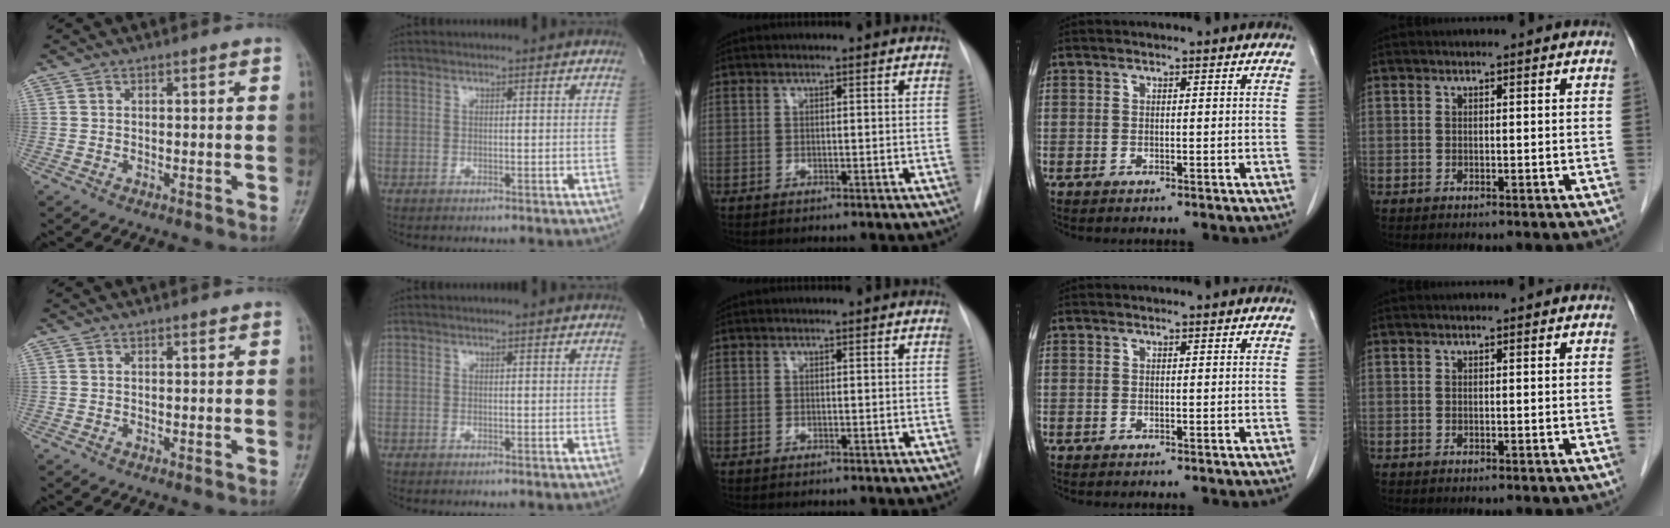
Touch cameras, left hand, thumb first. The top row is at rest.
{"thumb": {"total": 0.6, "force": [0.5, 0.2, 0.4], "torque": [-0.007, -0.002, 0.006]}, "index": {"total": 0.7, "force": [0.7, -0.1, 0.0], "torque": [-0.009, -0.008, 0.004]}}